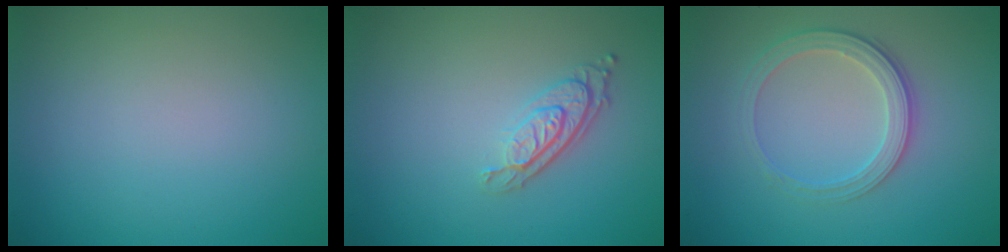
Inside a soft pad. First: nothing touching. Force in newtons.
{"total": 3.0, "press": 2.1, "slide": 2.1}
{"total": 2.8, "press": 2.7, "slide": 0.9}